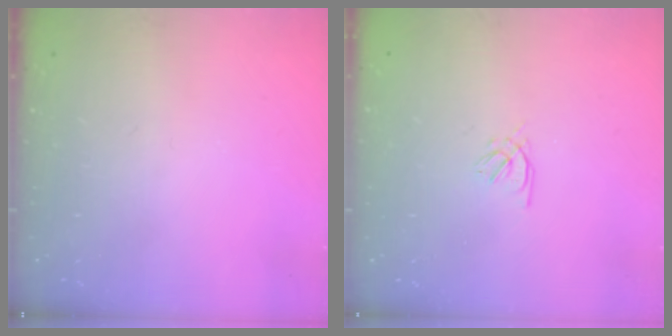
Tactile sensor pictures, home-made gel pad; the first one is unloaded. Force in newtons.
{"total": 0.9, "press": 0.8, "slide": 0.4}